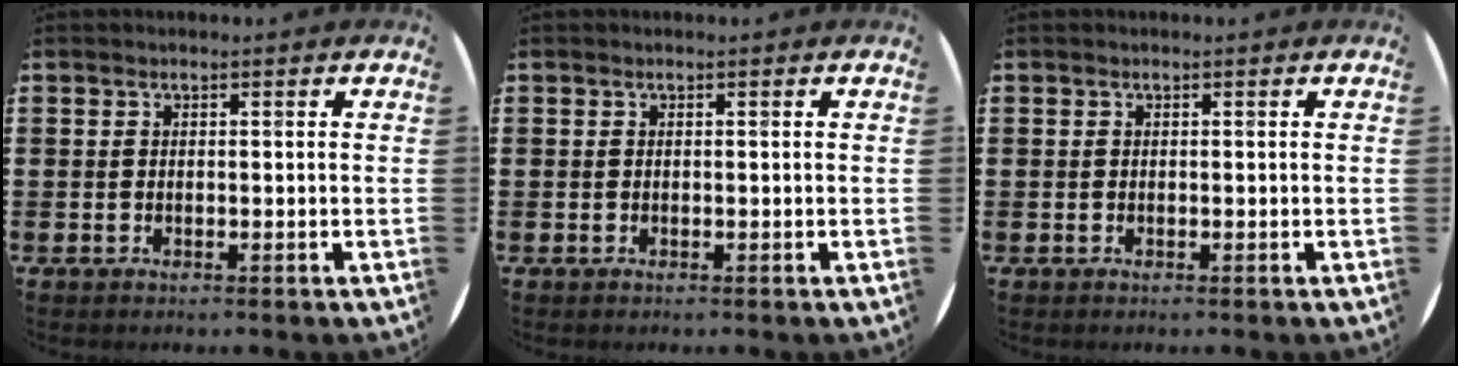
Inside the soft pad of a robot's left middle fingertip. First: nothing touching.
{"total": 0.0}
{"total": 0.0}